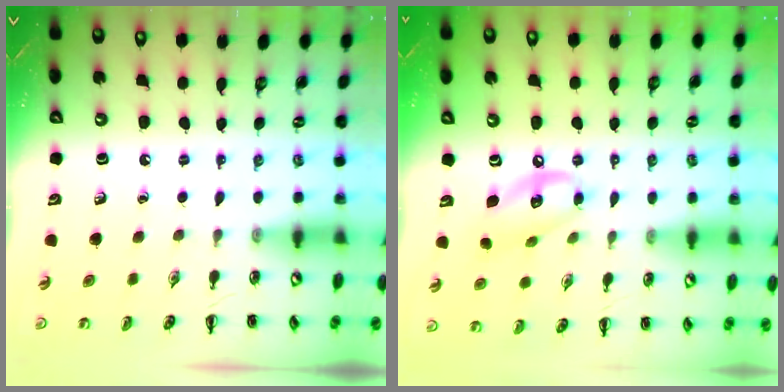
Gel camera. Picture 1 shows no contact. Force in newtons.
{"total": 12.6, "press": 12.3, "slide": 2.7}